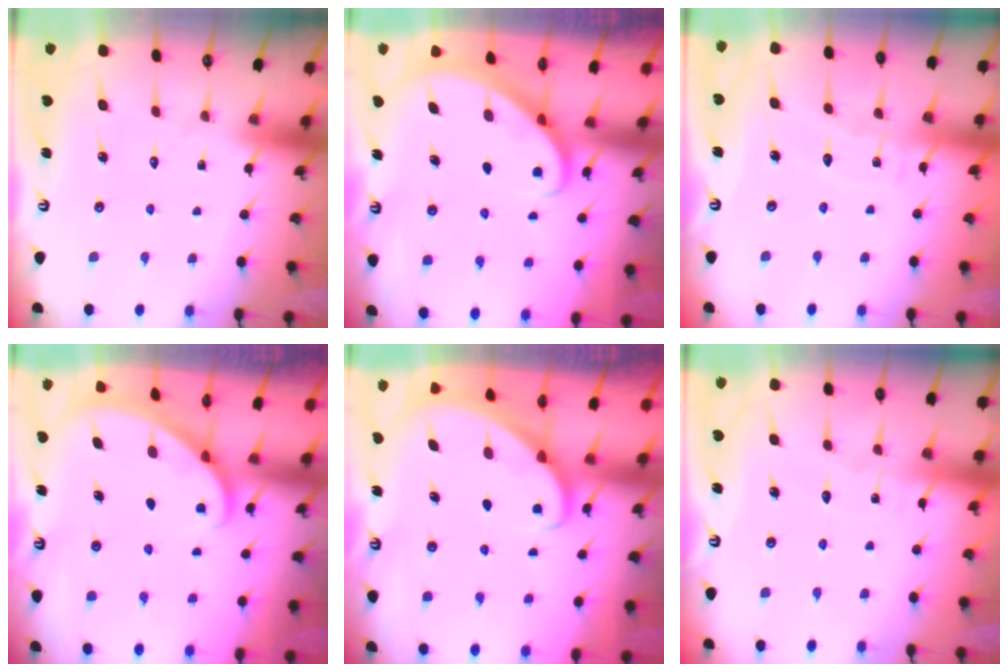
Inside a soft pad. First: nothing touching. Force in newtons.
{"total": 2.8, "press": 2.8, "slide": 0.2}
{"total": 5.0, "press": 5.0, "slide": 0.5}
{"total": 2.0, "press": 2.0, "slide": 0.1}
{"total": 1.8, "press": 1.8, "slide": 0.2}
{"total": 3.0, "press": 3.0, "slide": 0.4}